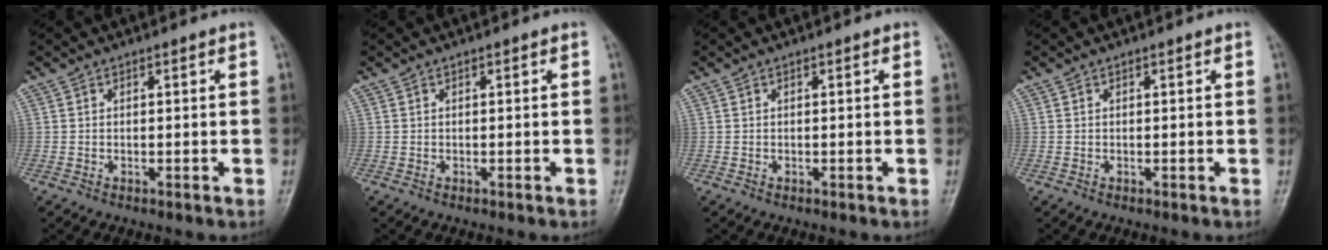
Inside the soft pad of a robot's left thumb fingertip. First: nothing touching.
{"total": 0.0}
{"total": 0.0}
{"total": 0.0}